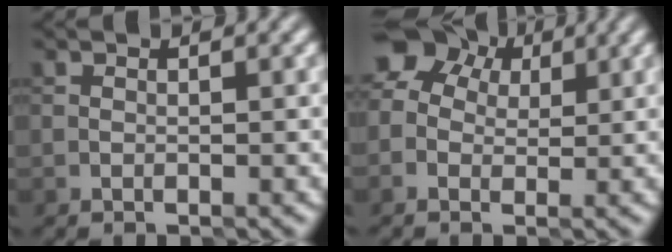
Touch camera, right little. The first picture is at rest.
{"total": 6.4, "force": [2.4, 4.9, 3.4], "torque": [-0.058, 0.034, 0.021]}